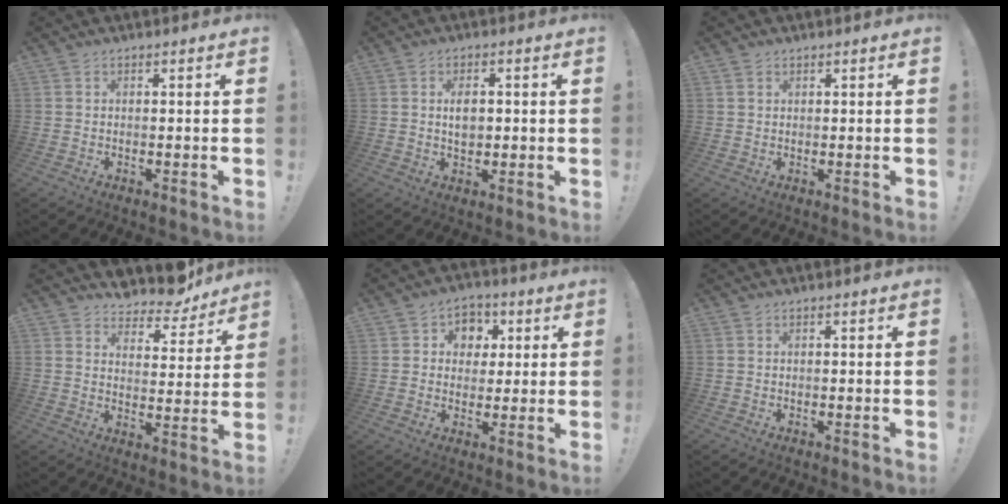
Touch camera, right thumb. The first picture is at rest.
{"total": 4.8, "force": [0.4, 3.3, 3.6], "torque": [-0.047, -0.006, -0.001]}
{"total": 1.2, "force": [0.8, 0.8, 0.1], "torque": [0.004, -0.001, 0.015]}
{"total": 7.8, "force": [7.2, 2.5, 1.5], "torque": [-0.013, -0.072, 0.128]}
{"total": 7.4, "force": [1.2, 7.0, 2.0], "torque": [-0.014, -0.006, 0.026]}
{"total": 0.0}